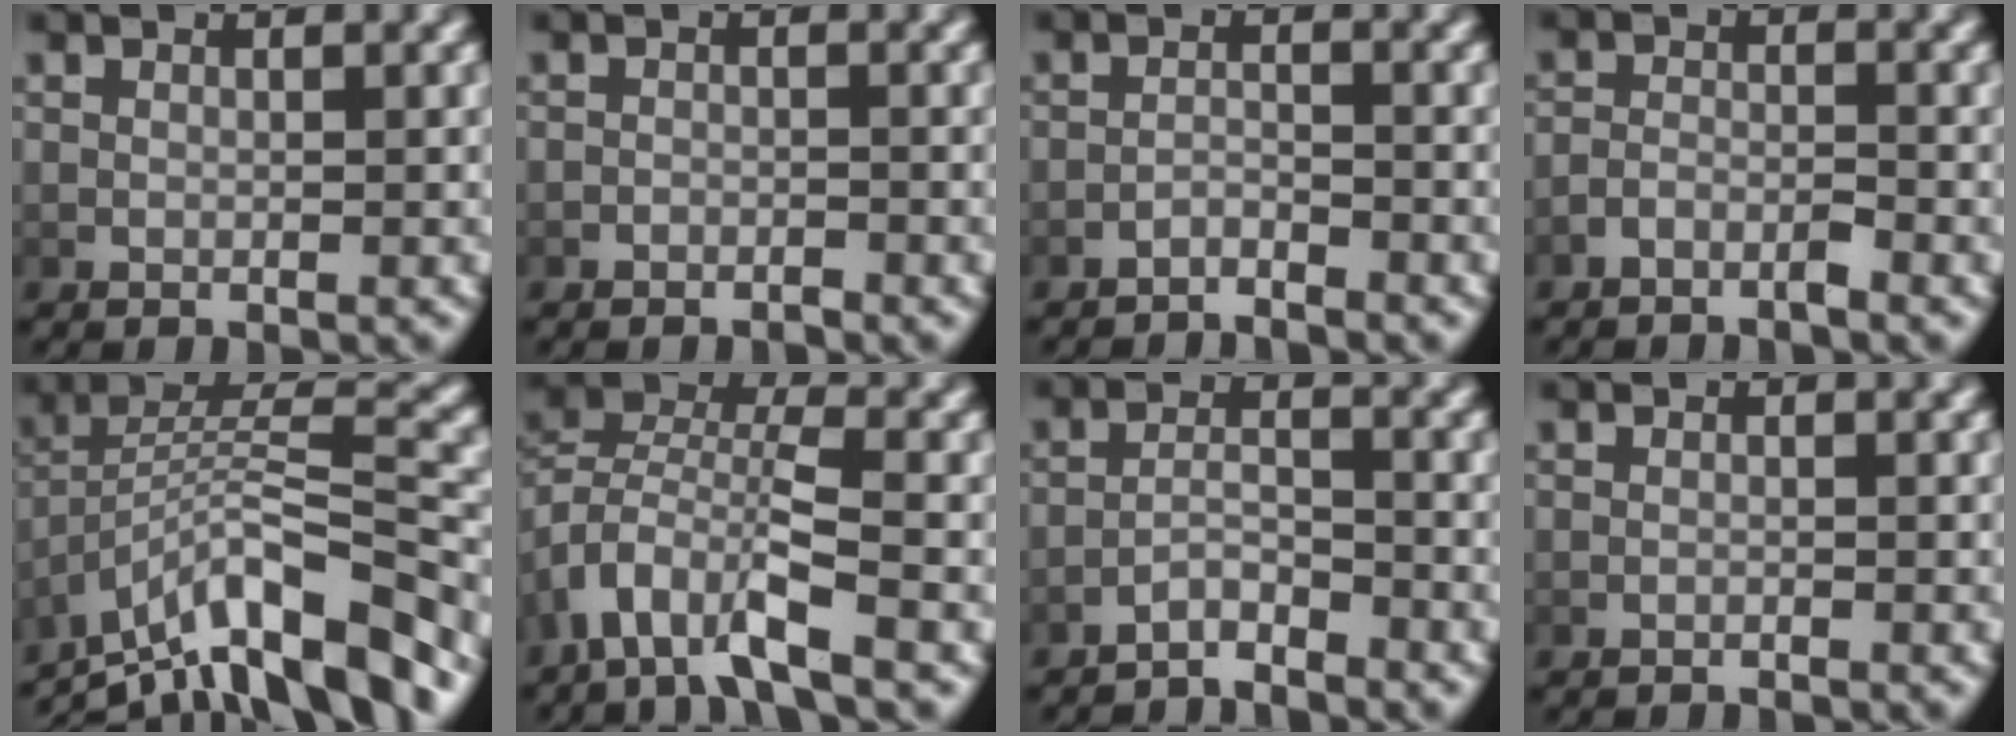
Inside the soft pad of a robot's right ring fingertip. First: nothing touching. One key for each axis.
{"total": 1.0, "fx": -1.0, "fy": 0.1, "fz": 0.0, "tx": -0.003, "ty": -0.003, "tz": -0.015}
{"total": 2.7, "fx": -2.6, "fy": 0.3, "fz": 0.1, "tx": -0.006, "ty": -0.011, "tz": -0.043}
{"total": 2.0, "fx": -1.8, "fy": 0.5, "fz": 0.5, "tx": -0.012, "ty": -0.005, "tz": -0.034}
{"total": 10.4, "fx": -4.6, "fy": 4.8, "fz": 8.0, "tx": -0.129, "ty": -0.014, "tz": -0.060}
{"total": 4.7, "fx": -0.5, "fy": 2.7, "fz": 3.8, "tx": -0.078, "ty": -0.001, "tz": -0.016}
{"total": 3.3, "fx": -3.1, "fy": 0.7, "fz": 0.9, "tx": -0.014, "ty": -0.007, "tz": -0.054}
{"total": 0.7, "fx": -0.7, "fy": -0.2, "fz": 0.0, "tx": -0.003, "ty": 0.002, "tz": -0.012}